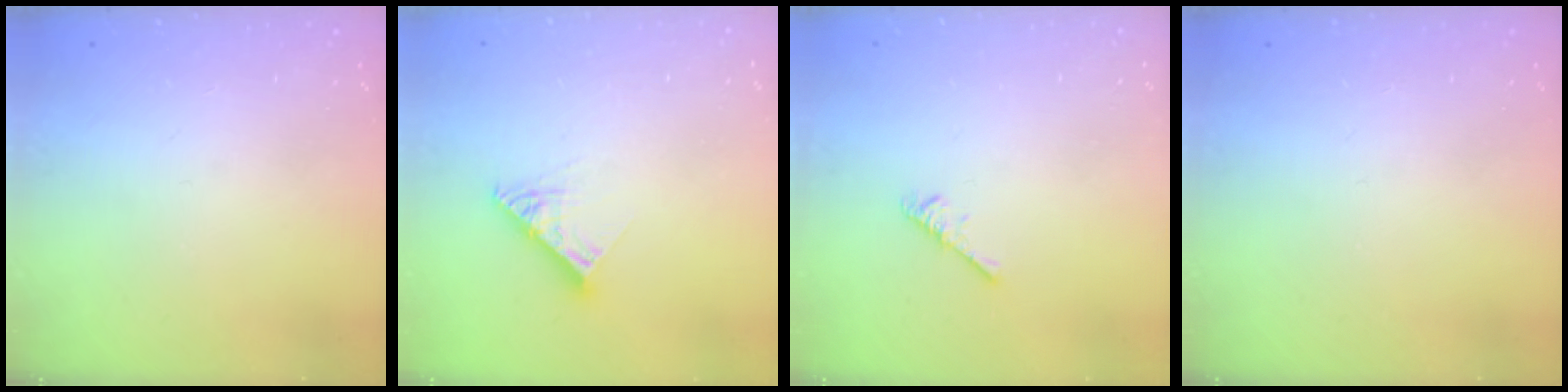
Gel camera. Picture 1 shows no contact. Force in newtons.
{"total": 10.0, "press": 9.9, "slide": 1.1}
{"total": 2.6, "press": 2.5, "slide": 0.5}
{"total": 0.0}